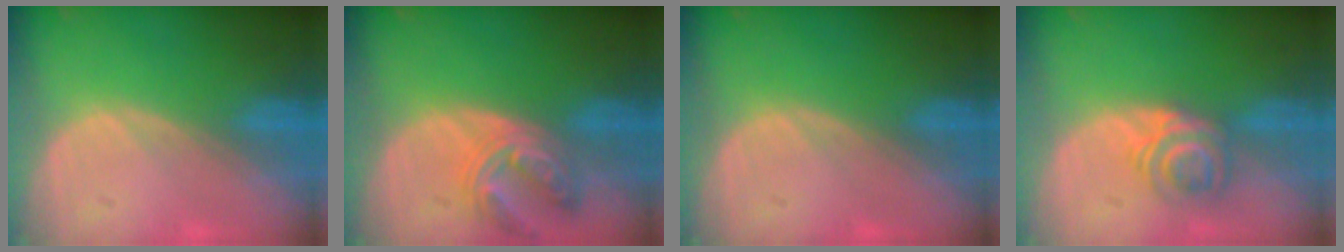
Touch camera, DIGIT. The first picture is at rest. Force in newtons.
{"total": 6.6, "press": 6.4, "slide": 1.7}
{"total": 0.0}
{"total": 5.9, "press": 4.8, "slide": 3.4}